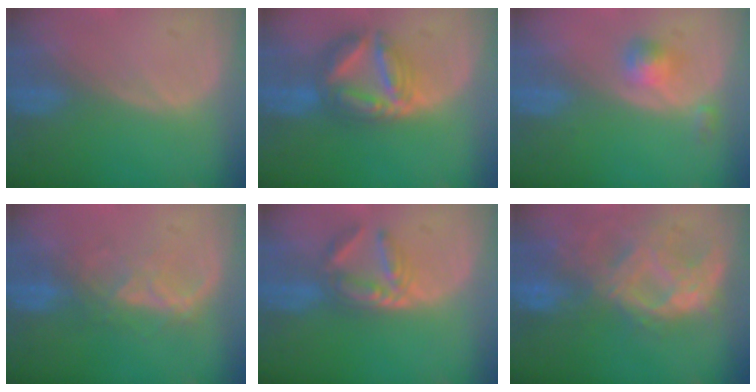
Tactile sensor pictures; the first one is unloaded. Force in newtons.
{"total": 7.6, "press": 7.6, "slide": 0.8}
{"total": 3.0, "press": 2.8, "slide": 1.2}
{"total": 4.6, "press": 4.6, "slide": 0.6}
{"total": 5.8, "press": 4.9, "slide": 3.1}
{"total": 9.8, "press": 8.8, "slide": 4.2}